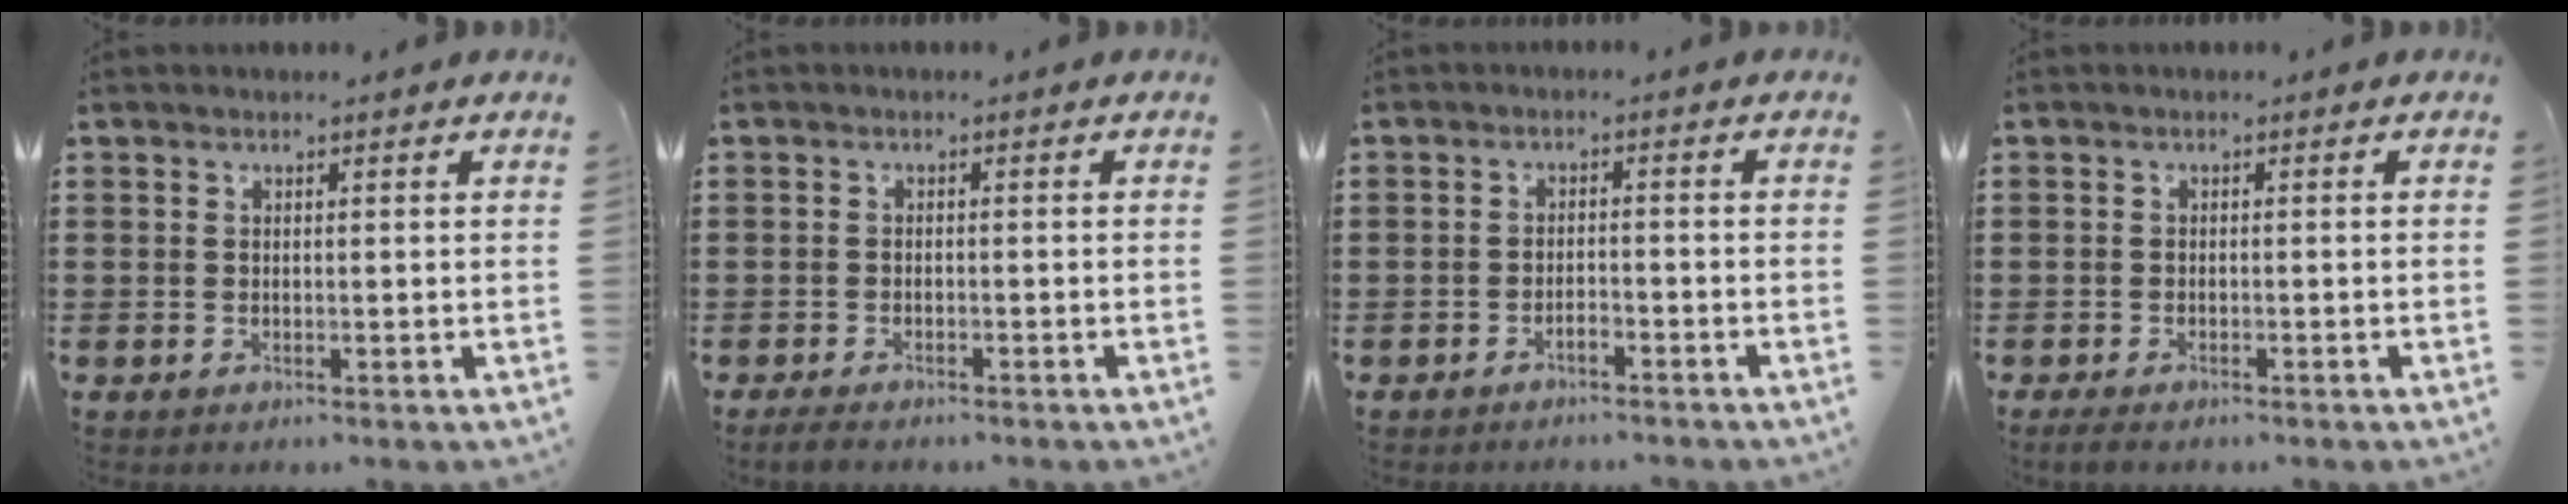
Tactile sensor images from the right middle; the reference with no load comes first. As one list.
[{"total": 1.4, "force": [-1.3, 0.2, 0.4], "torque": [-0.018, -0.003, -0.028]}, {"total": 1.8, "force": [-1.6, 0.3, 0.5], "torque": [-0.016, 0.001, -0.033]}, {"total": 1.1, "force": [-1.0, 0.2, 0.5], "torque": [-0.012, -0.003, -0.018]}]